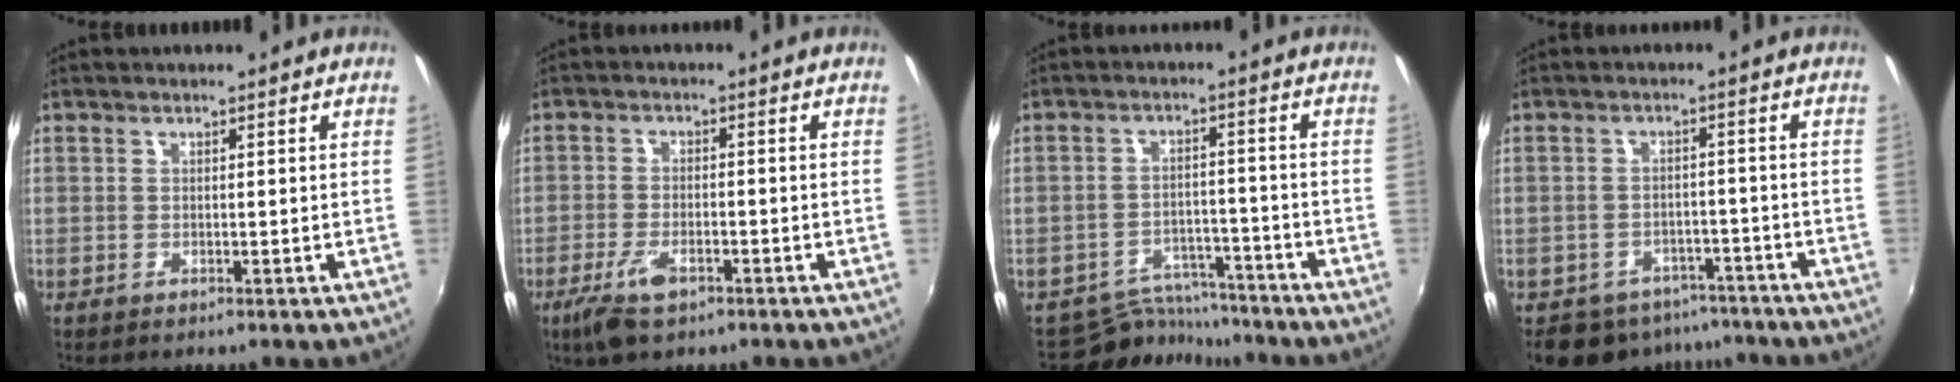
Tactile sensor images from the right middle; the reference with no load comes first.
{"total": 6.2, "force": [-3.8, 2.4, 4.2], "torque": [-0.106, -0.013, -0.071]}
{"total": 7.3, "force": [-6.9, 2.3, -0.3], "torque": [-0.008, 0.012, -0.110]}
{"total": 10.2, "force": [-7.4, 6.3, 2.9], "torque": [-0.067, 0.010, -0.089]}